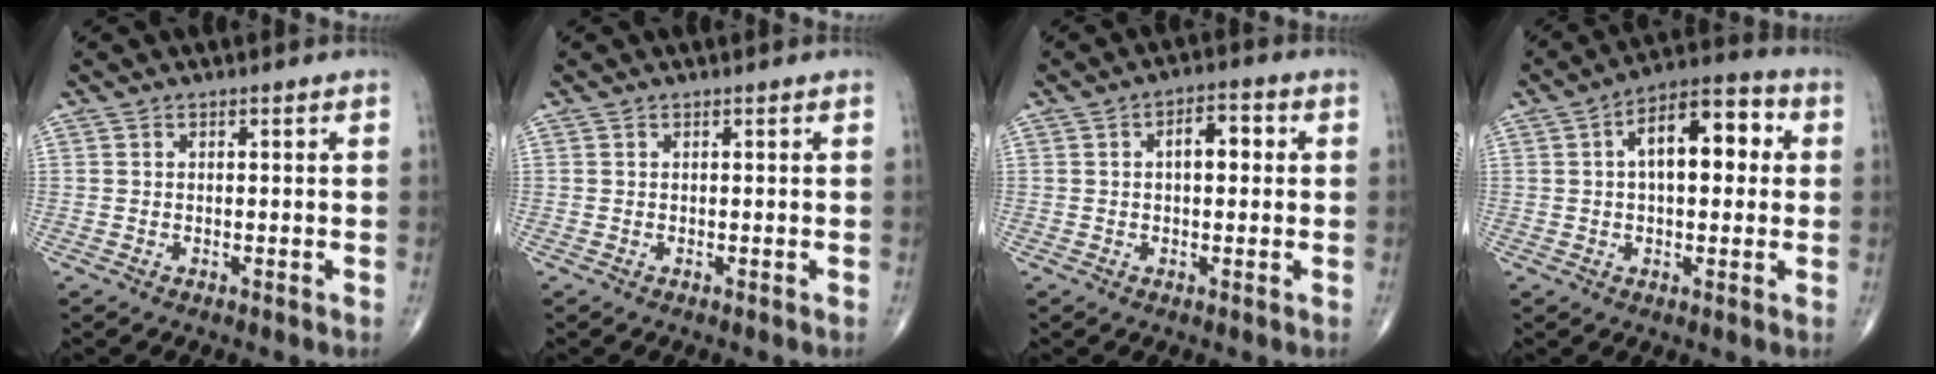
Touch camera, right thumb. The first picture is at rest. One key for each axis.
{"total": 0.0}
{"total": 5.4, "fx": 0.8, "fy": 2.8, "fz": 4.5, "tx": -0.059, "ty": 0.016, "tz": 0.006}
{"total": 13.0, "fx": 2.4, "fy": 6.5, "fz": 11.0, "tx": -0.148, "ty": 0.030, "tz": 0.028}